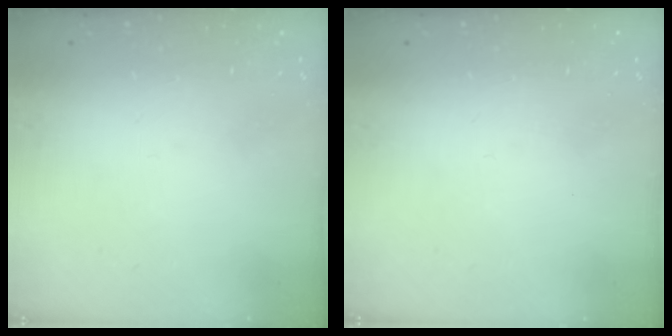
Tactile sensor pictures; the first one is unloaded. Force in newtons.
{"total": 0.0}